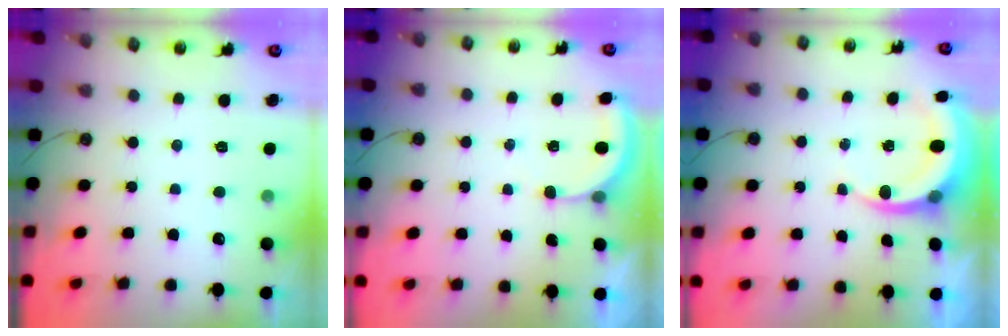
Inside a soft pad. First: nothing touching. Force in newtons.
{"total": 2.9, "press": 2.9, "slide": 0.2}
{"total": 4.7, "press": 4.7, "slide": 0.2}